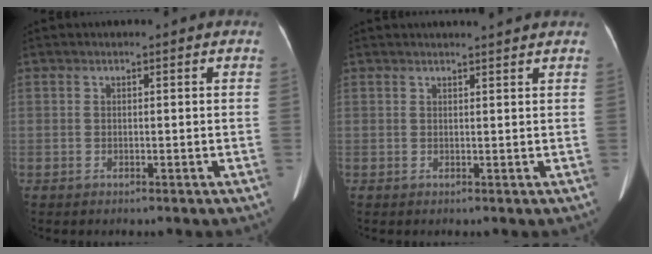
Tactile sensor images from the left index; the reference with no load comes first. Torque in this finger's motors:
{"motor_torque": [-0.23, -0.21, 0.06, 0.02]}